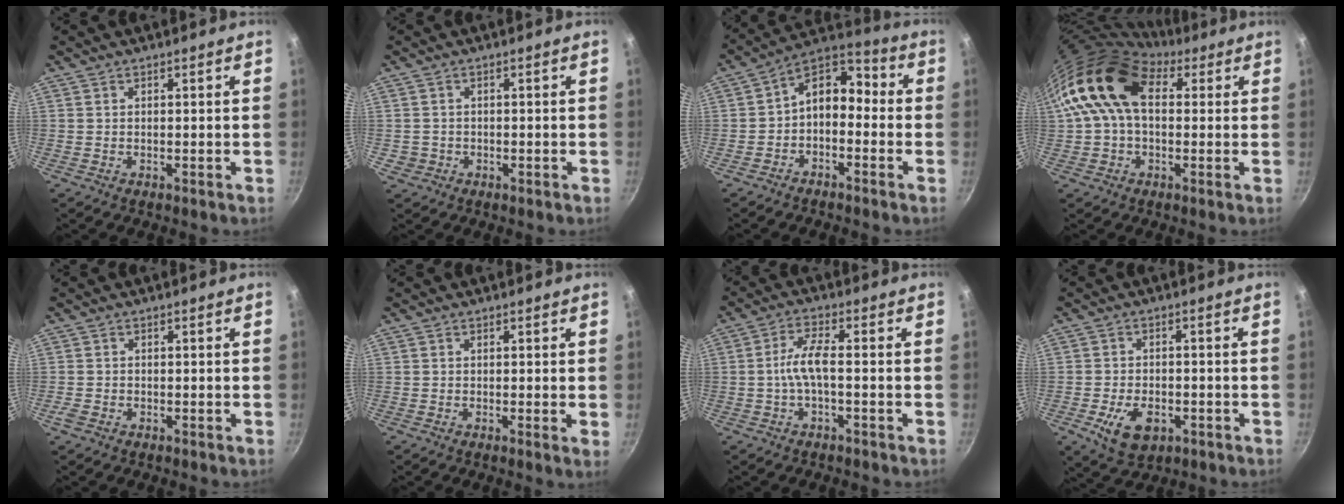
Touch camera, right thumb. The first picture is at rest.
{"total": 1.9, "force": [-0.5, 1.8, 0.5], "torque": [-0.004, 0.007, -0.002]}
{"total": 9.3, "force": [-1.7, 6.4, 6.6], "torque": [-0.082, 0.061, -0.044]}
{"total": 17.0, "force": [3.5, 11.6, 11.8], "torque": [-0.217, 0.028, 0.045]}
{"total": 1.4, "force": [-0.8, 0.9, 0.6], "torque": [-0.015, 0.000, -0.016]}
{"total": 1.3, "force": [0.2, 0.1, 1.3], "torque": [-0.018, -0.007, -0.002]}
{"total": 5.1, "force": [-1.2, 1.3, 4.8], "torque": [-0.108, 0.022, -0.029]}
{"total": 8.1, "force": [-3.0, 5.0, 5.6], "torque": [-0.091, 0.006, -0.043]}